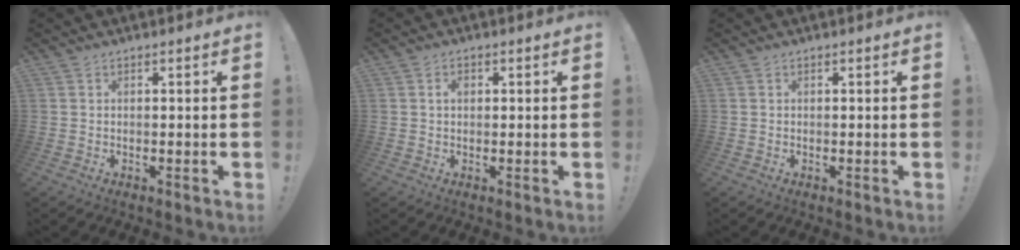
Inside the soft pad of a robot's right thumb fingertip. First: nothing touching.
{"total": 1.7, "force": [0.4, 1.1, 1.2], "torque": [-0.018, 0.003, 0.004]}
{"total": 0.0}